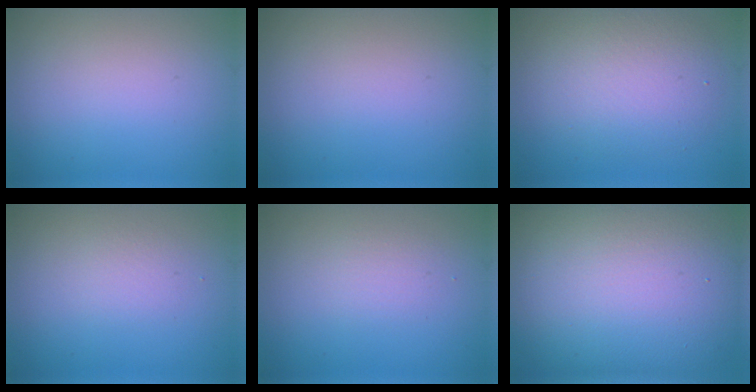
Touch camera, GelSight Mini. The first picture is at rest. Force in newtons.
{"total": 0.0}
{"total": 4.6, "press": 4.6, "slide": 0.3}
{"total": 1.3, "press": 1.3, "slide": 0.1}
{"total": 1.4, "press": 1.4, "slide": 0.1}
{"total": 17.2, "press": 17.1, "slide": 1.2}